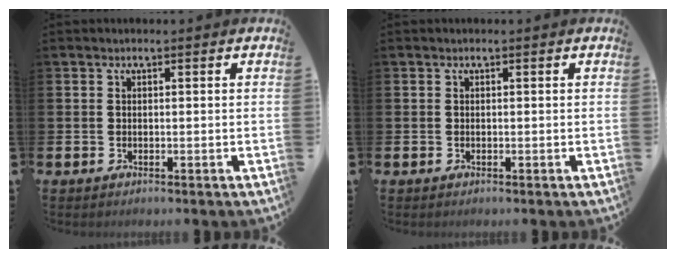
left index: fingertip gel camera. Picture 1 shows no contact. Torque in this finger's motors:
{"motor_torque": [-0.12, 0.00, 0.02, -0.01]}